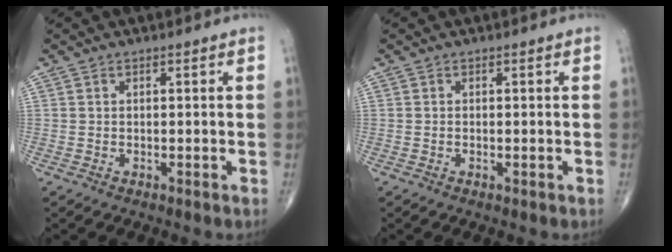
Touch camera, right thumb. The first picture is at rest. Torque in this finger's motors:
{"motor_torque": [-0.43, 0.04, -0.34, -0.26, 0.05]}